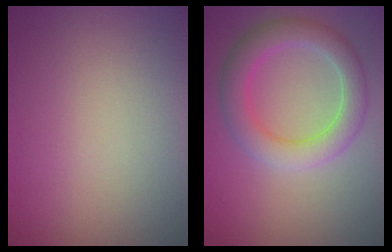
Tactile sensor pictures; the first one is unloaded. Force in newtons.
{"total": 4.5, "press": 4.5, "slide": 0.1}